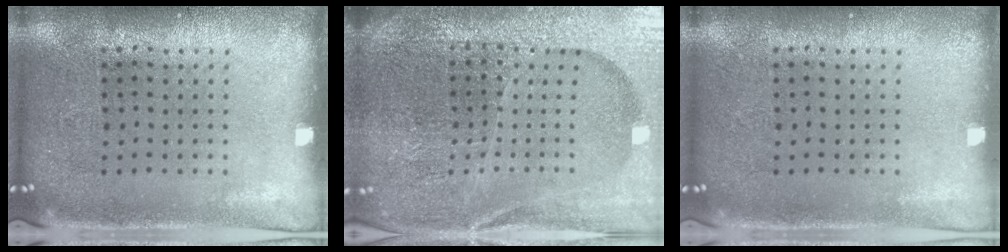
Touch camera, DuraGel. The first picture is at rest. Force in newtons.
{"total": 5.7, "press": 5.1, "slide": 2.5}
{"total": 0.0}